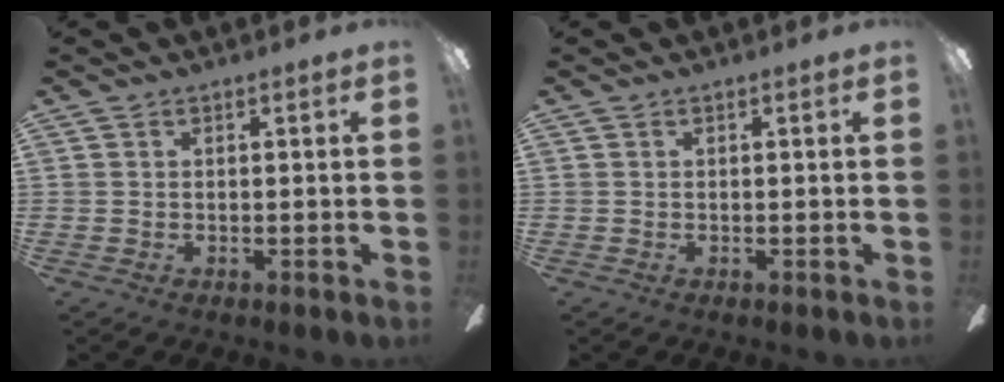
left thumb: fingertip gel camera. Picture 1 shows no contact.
{"total": 0.0}